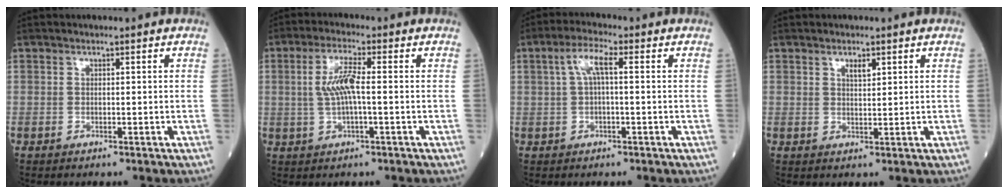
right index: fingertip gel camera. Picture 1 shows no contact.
{"total": 5.6, "force": [0.3, 0.8, 5.6], "torque": [-0.120, 0.007, 0.005]}
{"total": 4.4, "force": [0.8, 0.9, 4.2], "torque": [-0.086, 0.019, 0.017]}
{"total": 1.8, "force": [1.1, 0.6, 1.3], "torque": [-0.023, -0.001, 0.019]}